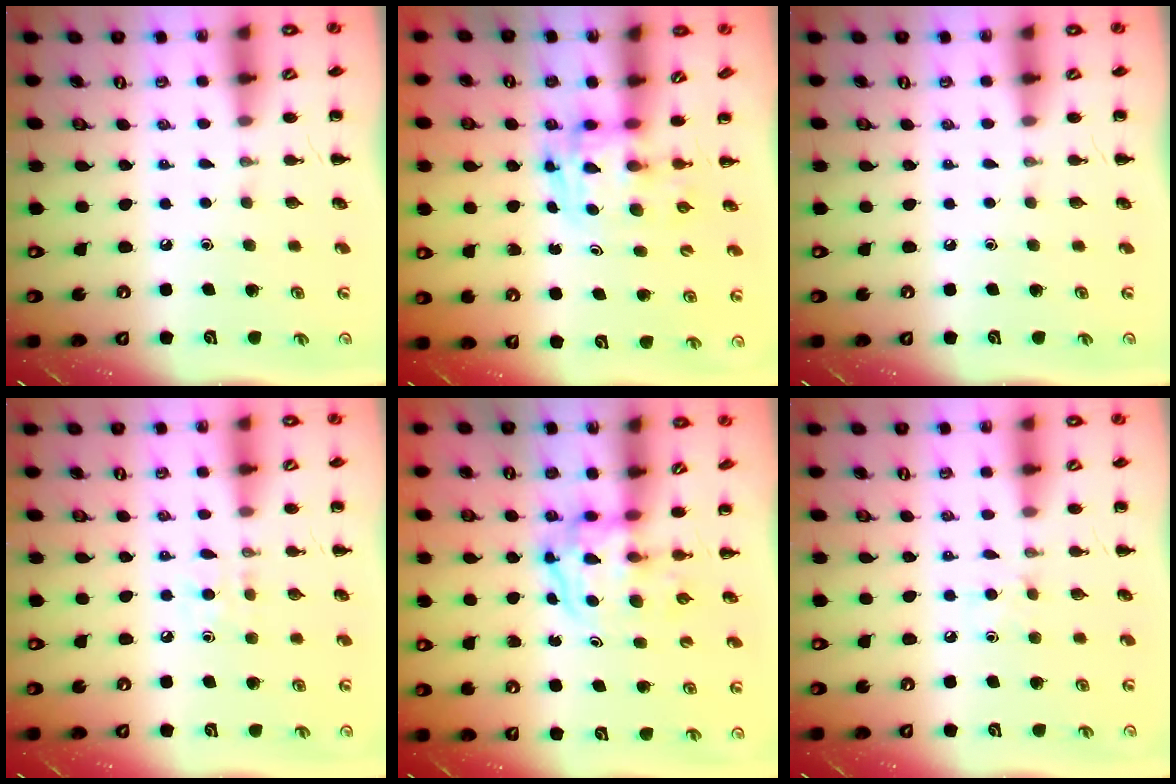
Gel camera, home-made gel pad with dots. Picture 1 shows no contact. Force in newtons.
{"total": 3.6, "press": 3.6, "slide": 0.6}
{"total": 0.0}
{"total": 6.1, "press": 5.8, "slide": 1.9}
{"total": 4.0, "press": 3.9, "slide": 0.6}
{"total": 4.1, "press": 4.0, "slide": 1.2}